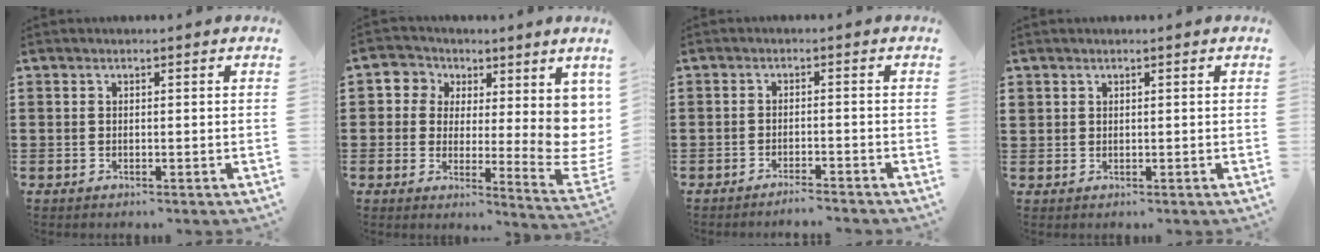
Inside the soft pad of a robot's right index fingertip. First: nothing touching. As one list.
[{"total": 6.0, "force": [2.4, 5.1, 2.1], "torque": [-0.044, -0.024, 0.046]}, {"total": 2.1, "force": [-2.0, -0.2, 0.5], "torque": [-0.010, 0.002, -0.041]}, {"total": 0.9, "force": [0.6, 0.6, 0.0], "torque": [-0.002, 0.001, 0.013]}]